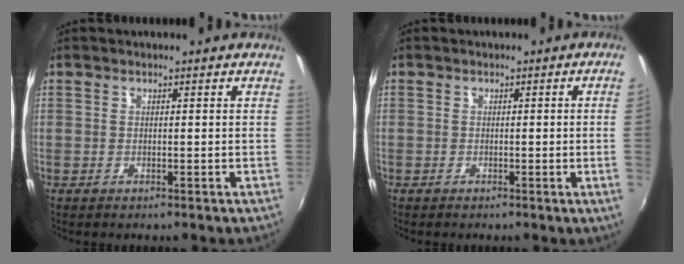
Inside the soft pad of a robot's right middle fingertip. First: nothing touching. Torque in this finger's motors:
{"motor_torque": [1.06, -1.08, -0.07, -0.21]}